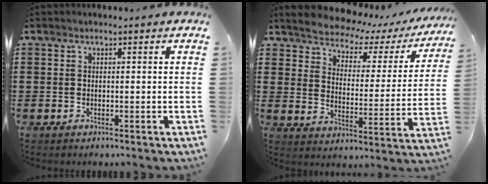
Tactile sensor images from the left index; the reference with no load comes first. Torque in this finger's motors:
{"motor_torque": [2.14, 0.00, 0.50, -0.01]}